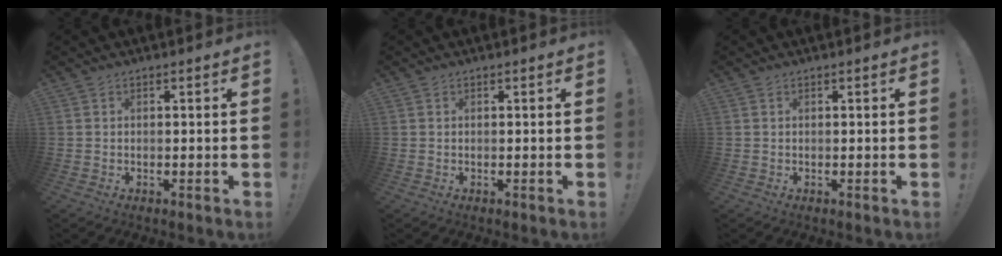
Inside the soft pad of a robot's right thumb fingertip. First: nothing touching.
{"total": 0.0}
{"total": 0.0}